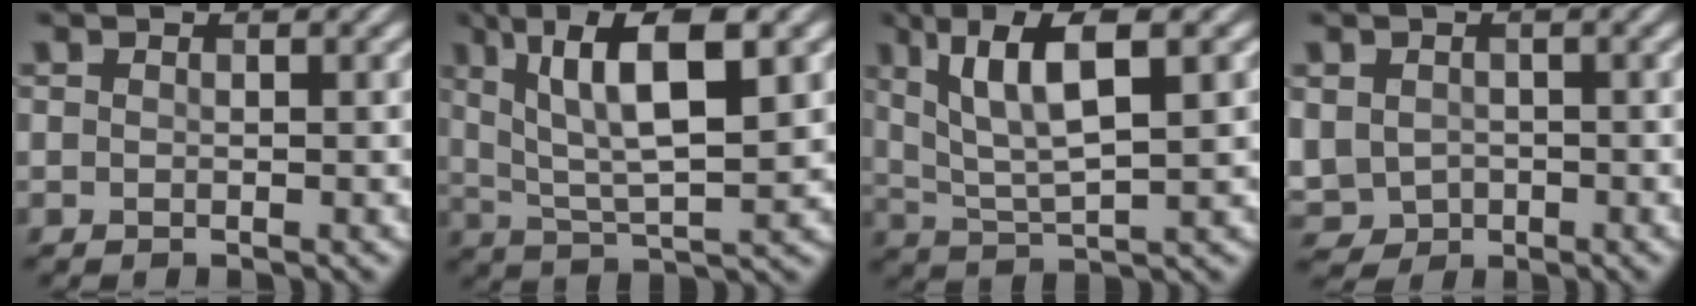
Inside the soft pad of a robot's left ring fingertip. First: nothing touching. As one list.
[{"total": 10.2, "force": [4.0, 3.0, 8.9], "torque": [-0.154, 0.008, 0.072]}, {"total": 8.2, "force": [3.3, 2.3, 7.2], "torque": [-0.134, 0.010, 0.062]}, {"total": 3.9, "force": [-0.5, 3.4, 1.7], "torque": [-0.042, -0.009, -0.003]}]